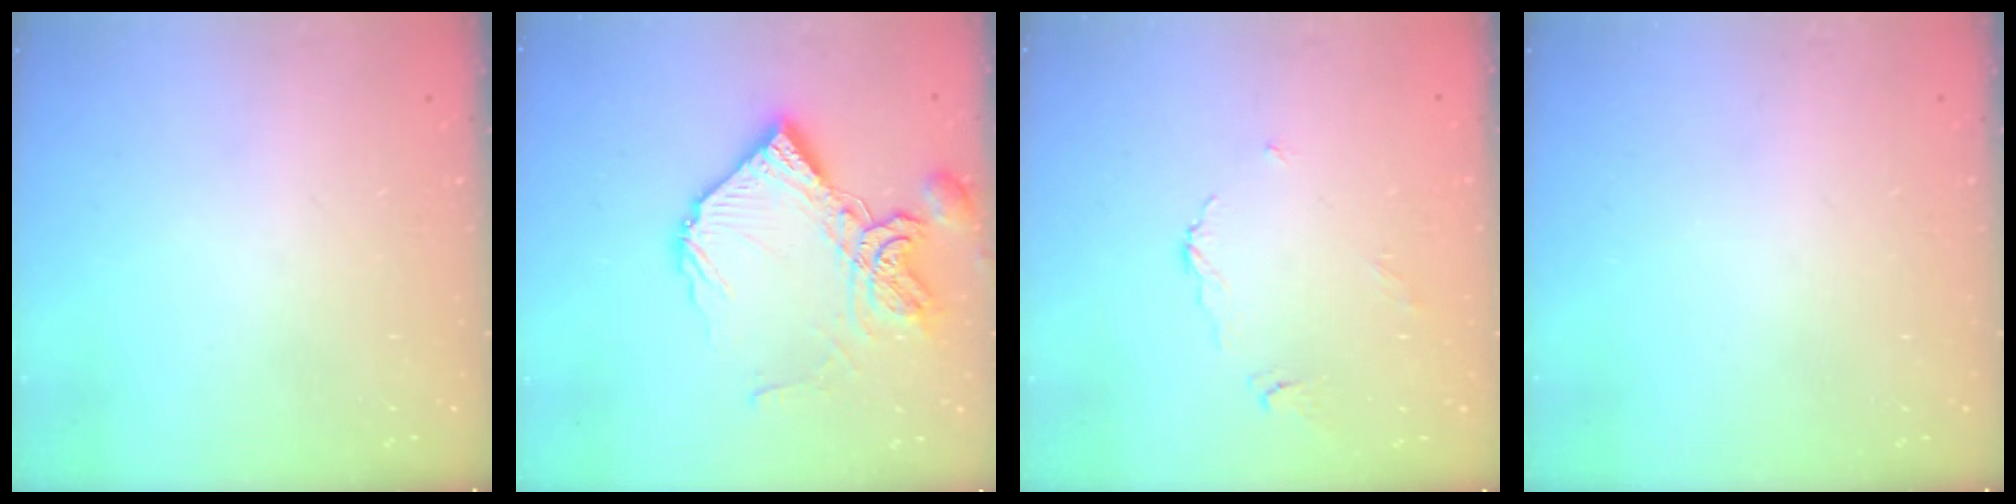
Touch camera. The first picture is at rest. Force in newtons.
{"total": 15.6, "press": 15.5, "slide": 1.8}
{"total": 4.2, "press": 4.1, "slide": 0.5}
{"total": 0.0}